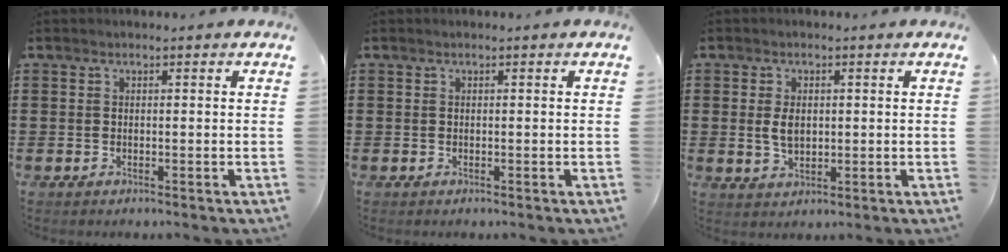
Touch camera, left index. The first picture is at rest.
{"total": 0.0}
{"total": 3.4, "force": [0.3, 2.1, 2.7], "torque": [-0.055, 0.001, -0.001]}